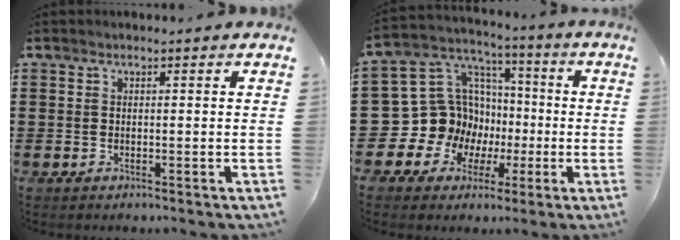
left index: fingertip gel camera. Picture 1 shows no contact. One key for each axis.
{"total": 12.9, "fx": -1.2, "fy": 12.4, "fz": 3.2, "tx": -0.117, "ty": -0.023, "tz": -0.001}